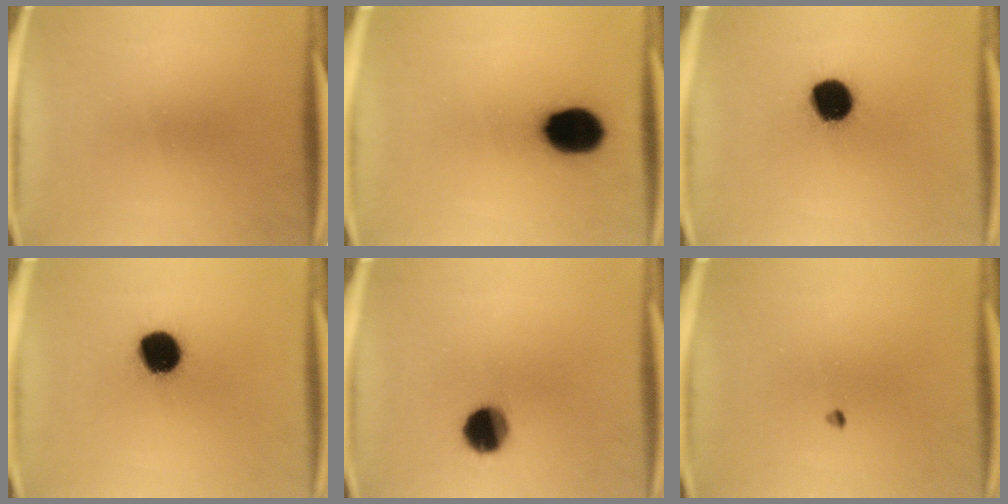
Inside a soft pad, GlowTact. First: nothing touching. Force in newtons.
{"total": 13.4}
{"total": 12.7}
{"total": 12.7}
{"total": 9.2}
{"total": 0.7}